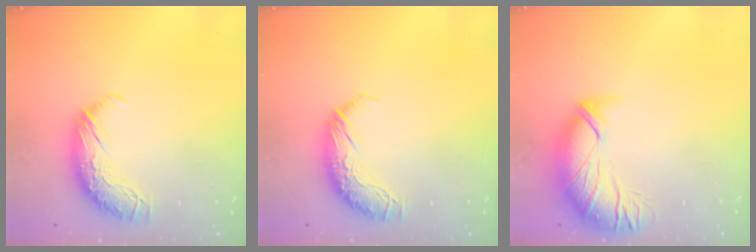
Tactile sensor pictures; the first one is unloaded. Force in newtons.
{"total": 0.0}
{"total": 2.7, "press": 1.2, "slide": 2.4}